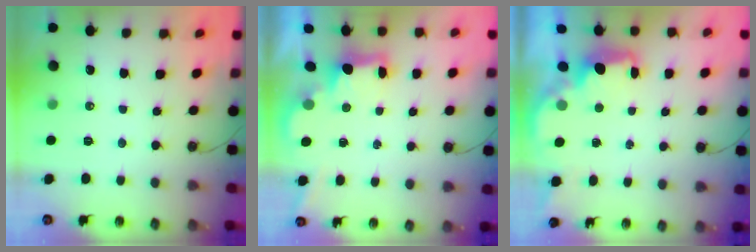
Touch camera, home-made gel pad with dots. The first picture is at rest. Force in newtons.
{"total": 2.3, "press": 2.2, "slide": 0.7}
{"total": 2.8, "press": 2.6, "slide": 0.9}